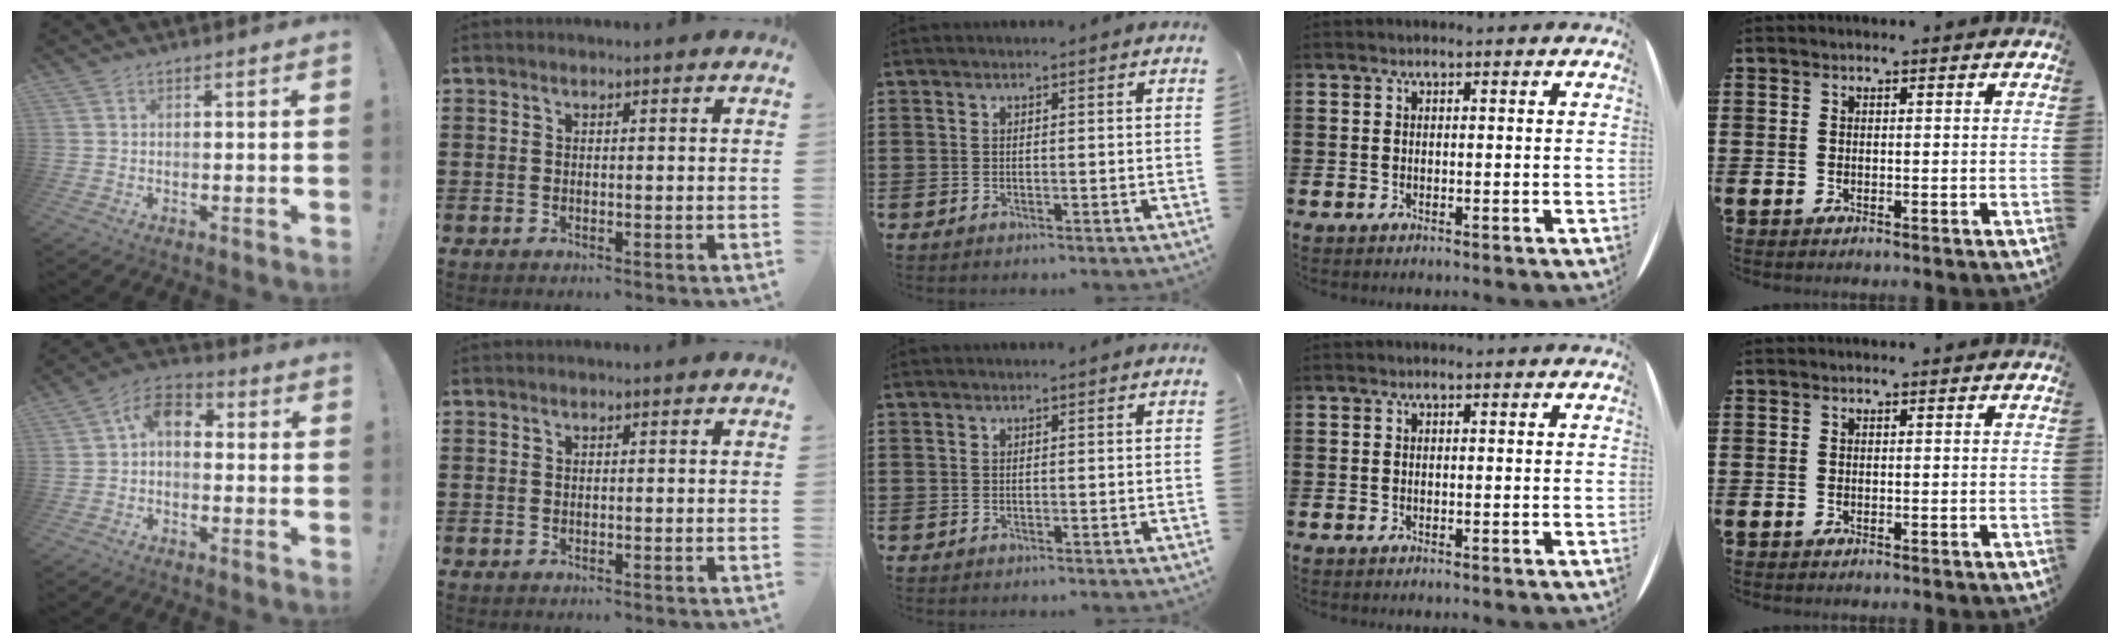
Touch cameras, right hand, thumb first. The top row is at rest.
{"thumb": {"total": 0.8, "force": [-0.4, 0.4, 0.5], "torque": [-0.009, 0.002, -0.007]}}